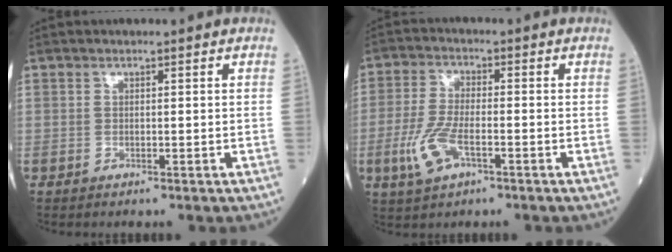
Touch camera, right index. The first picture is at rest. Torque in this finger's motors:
{"motor_torque": [0.24, -0.24, 0.28, 0.09]}